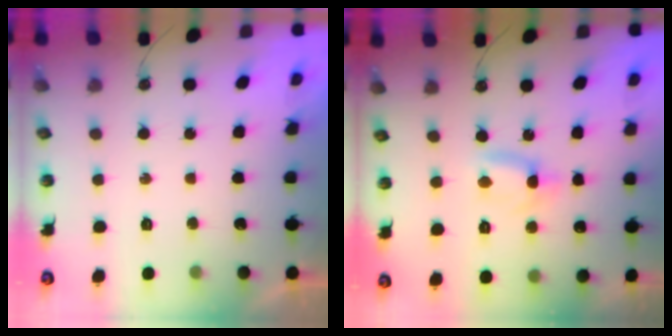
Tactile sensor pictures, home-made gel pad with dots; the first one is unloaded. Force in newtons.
{"total": 1.7, "press": 1.7, "slide": 0.1}